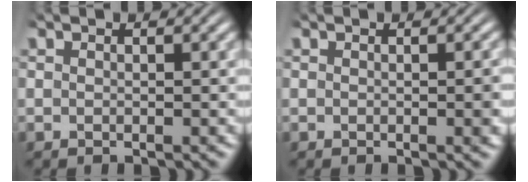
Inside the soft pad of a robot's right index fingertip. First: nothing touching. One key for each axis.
{"total": 0.5, "fx": -0.1, "fy": -0.1, "fz": 0.5, "tx": -0.002, "ty": 0.002, "tz": -0.002}